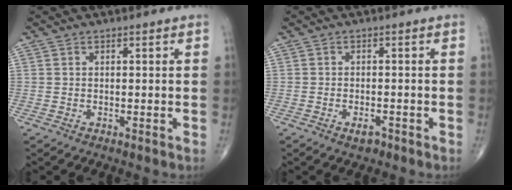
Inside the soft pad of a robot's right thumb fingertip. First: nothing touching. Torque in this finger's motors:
{"motor_torque": [-0.57, -0.04, 0.16, 0.25, 0.00]}